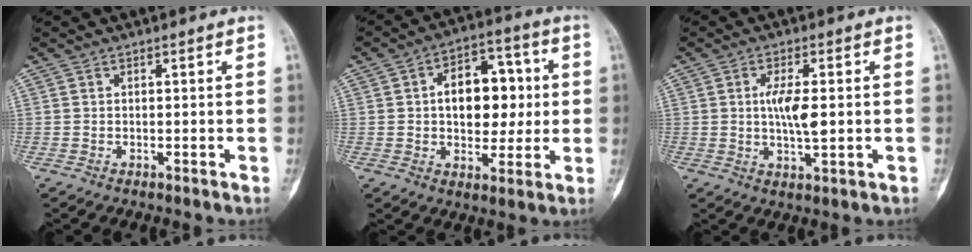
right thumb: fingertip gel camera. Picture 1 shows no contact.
{"total": 14.0, "force": [1.3, 8.9, 10.8], "torque": [-0.109, 0.021, 0.016]}
{"total": 6.4, "force": [0.4, 2.4, 5.9], "torque": [-0.108, -0.006, 0.006]}